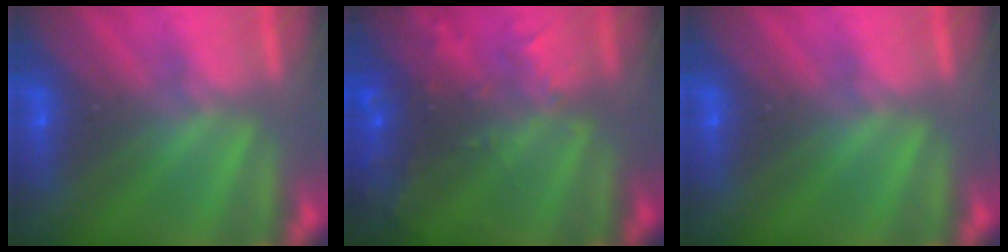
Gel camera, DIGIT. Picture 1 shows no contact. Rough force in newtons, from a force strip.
{"total": 7.7}
{"total": 0.0}